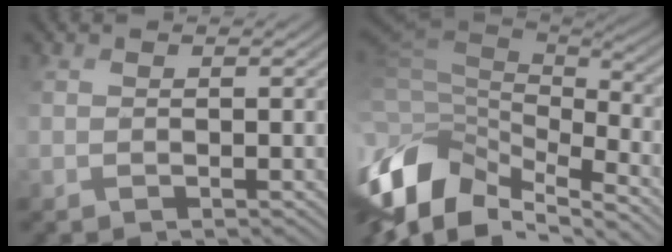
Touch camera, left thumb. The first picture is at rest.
{"total": 13.4, "force": [-5.7, 7.7, 9.3], "torque": [-0.237, -0.021, -0.080]}